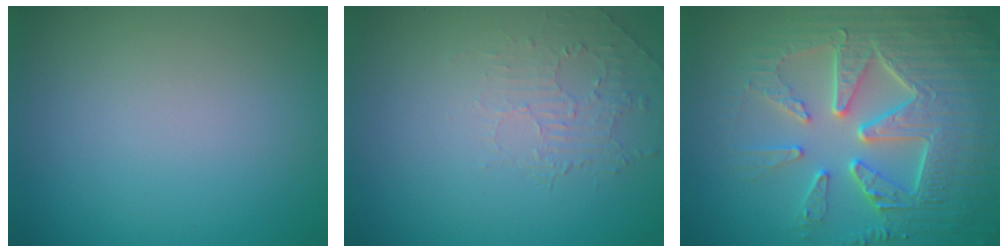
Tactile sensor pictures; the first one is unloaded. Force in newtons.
{"total": 2.0, "press": 0.6, "slide": 1.9}
{"total": 8.9, "press": 6.3, "slide": 6.3}